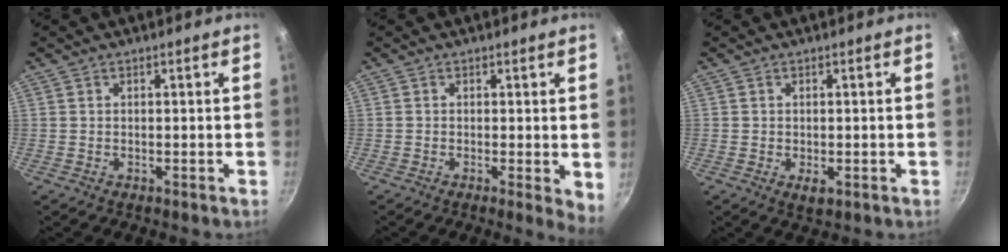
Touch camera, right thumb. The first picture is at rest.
{"total": 3.5, "force": [-0.1, 1.1, 3.3], "torque": [-0.041, -0.010, -0.005]}
{"total": 2.3, "force": [-0.6, 1.4, 1.7], "torque": [-0.027, -0.007, -0.007]}